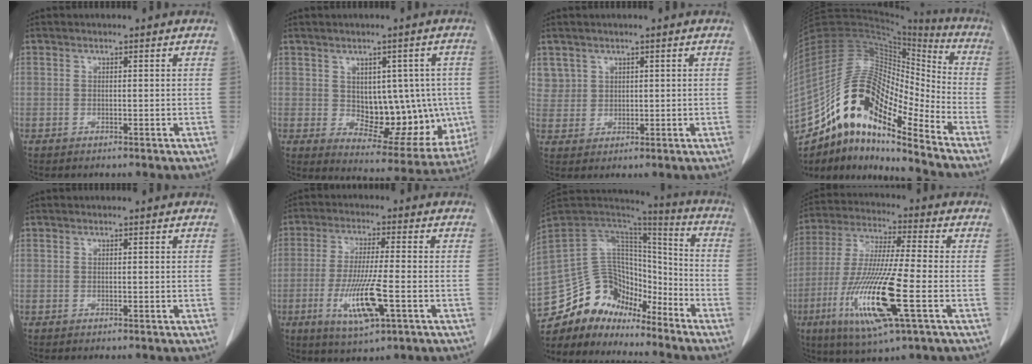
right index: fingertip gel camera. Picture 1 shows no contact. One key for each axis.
{"total": 13.4, "fx": 0.1, "fy": 7.5, "fz": 11.1, "tx": -0.125, "ty": 0.012, "tz": 0.035}
{"total": 3.8, "fx": 2.2, "fy": 3.1, "fz": -0.2, "tx": 0.022, "ty": 0.006, "tz": 0.046}
{"total": 19.6, "fx": -13.7, "fy": 5.0, "fz": 13.1, "tx": -0.252, "ty": 0.037, "tz": -0.245}
{"total": 0.0}
{"total": 10.0, "fx": -3.2, "fy": 1.1, "fz": 9.4, "tx": -0.181, "ty": -0.017, "tz": -0.053}
{"total": 16.7, "fx": -13.4, "fy": 8.0, "fz": 5.9, "tx": -0.104, "ty": 0.069, "tz": -0.240}
{"total": 16.9, "fx": -5.3, "fy": 1.1, "fz": 16.0, "tx": -0.330, "ty": -0.026, "tz": -0.093}